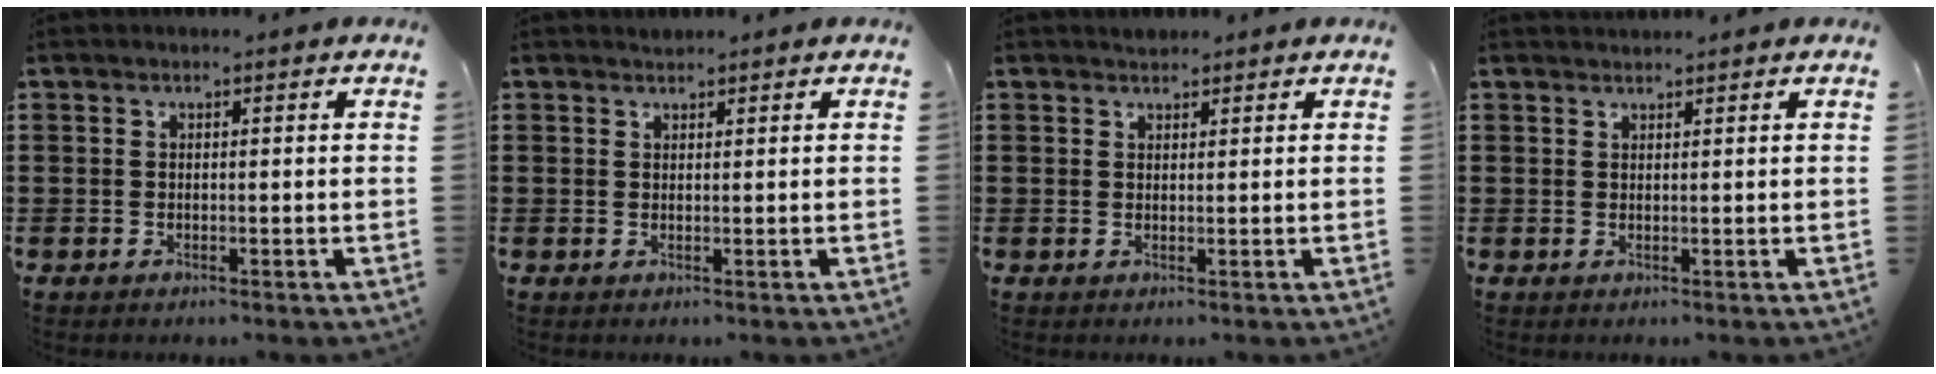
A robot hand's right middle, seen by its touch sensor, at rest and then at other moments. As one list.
[{"total": 0.8, "force": [0.7, 0.2, -0.3], "torque": [0.003, -0.001, 0.014]}, {"total": 1.2, "force": [1.1, 0.4, -0.2], "torque": [0.001, 0.001, 0.022]}, {"total": 1.1, "force": [1.1, 0.0, -0.1], "torque": [0.000, -0.002, 0.021]}]